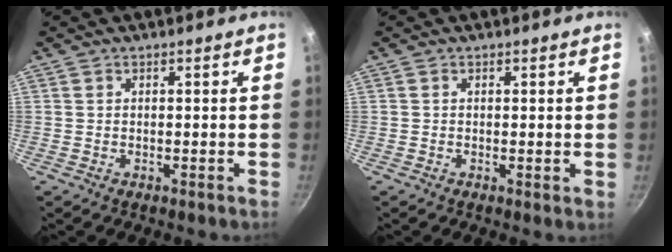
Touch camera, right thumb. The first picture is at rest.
{"total": 0.8, "force": [0.2, 0.3, 0.8], "torque": [-0.011, -0.001, 0.000]}